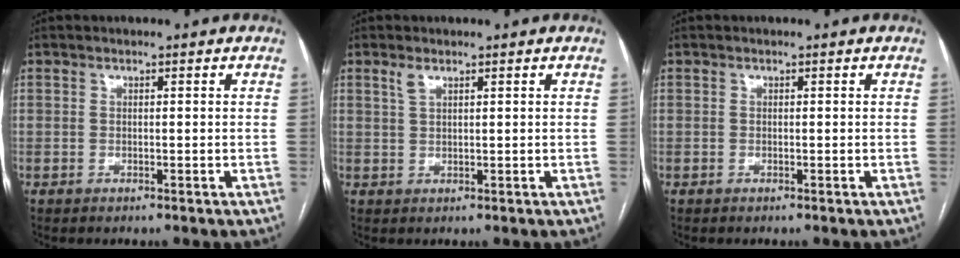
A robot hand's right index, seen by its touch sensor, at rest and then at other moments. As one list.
[{"total": 1.6, "force": [1.1, 0.5, 1.1], "torque": [-0.026, 0.004, 0.026]}, {"total": 0.0}]